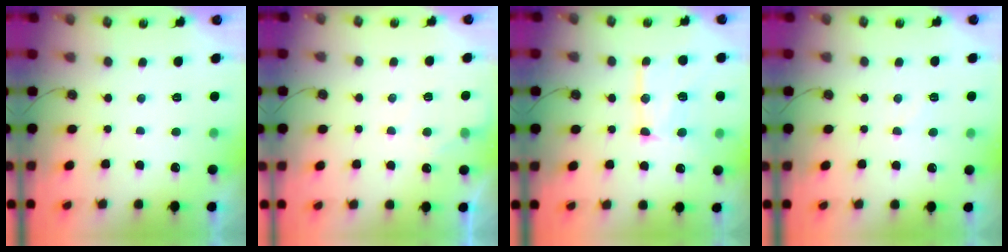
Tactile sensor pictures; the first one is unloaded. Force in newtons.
{"total": 4.3, "press": 4.3, "slide": 0.5}
{"total": 14.5, "press": 14.5, "slide": 1.1}
{"total": 6.8, "press": 6.8, "slide": 0.6}